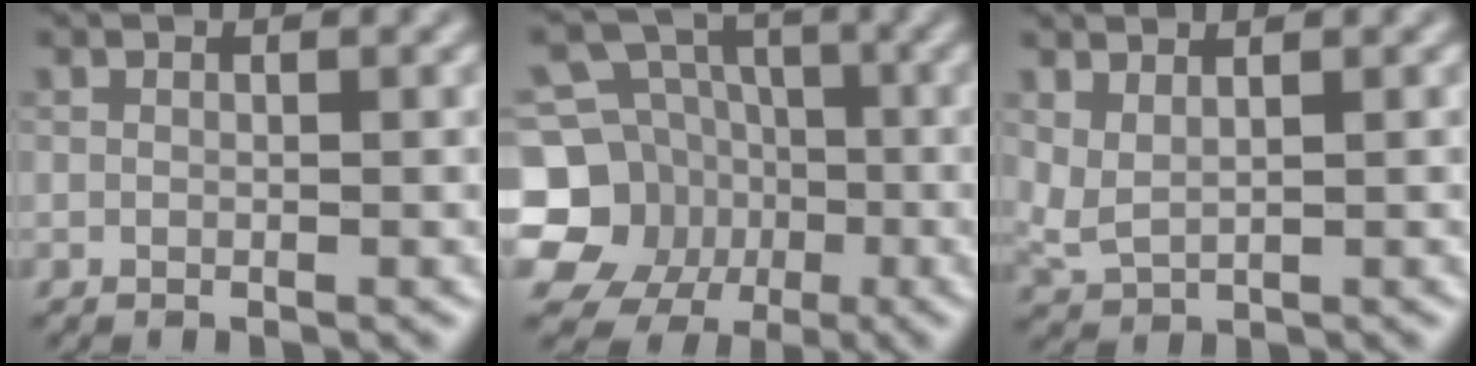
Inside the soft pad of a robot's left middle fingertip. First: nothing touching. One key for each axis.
{"total": 9.9, "fx": -2.2, "fy": 8.9, "fz": 3.6, "tx": -0.069, "ty": -0.011, "tz": -0.068}
{"total": 1.8, "fx": 1.3, "fy": 0.6, "fz": 1.1, "tx": -0.031, "ty": -0.004, "tz": 0.031}